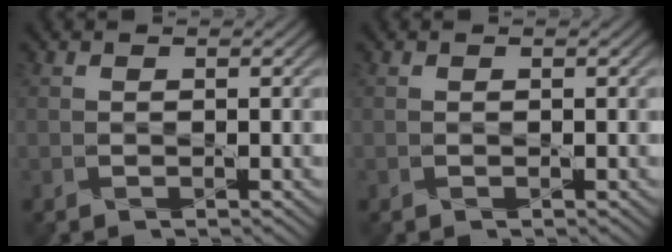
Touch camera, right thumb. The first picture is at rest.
{"total": 0.0}